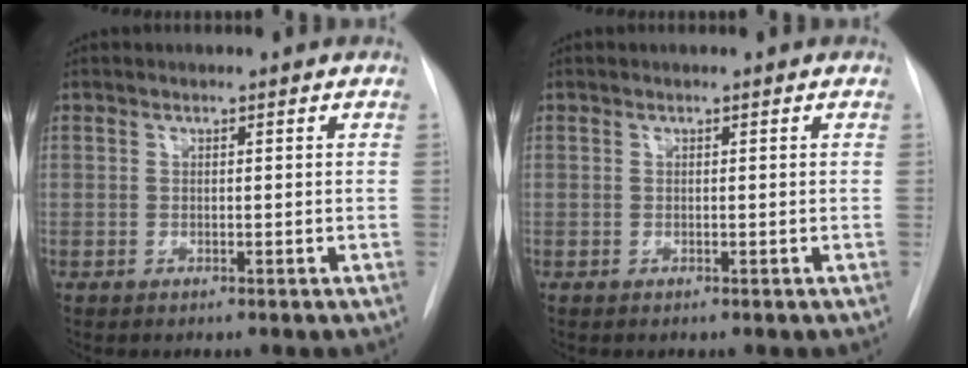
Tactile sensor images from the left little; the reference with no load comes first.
{"total": 0.0}